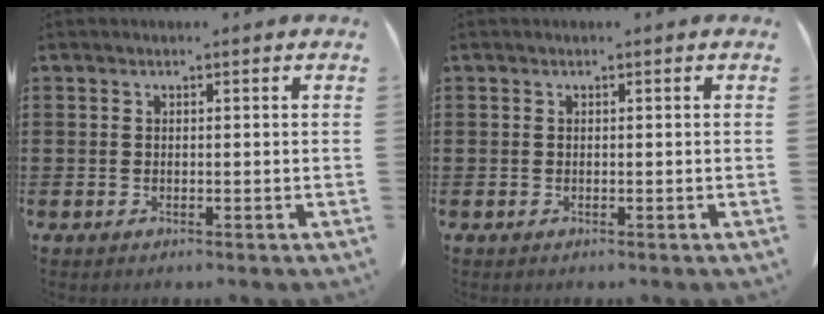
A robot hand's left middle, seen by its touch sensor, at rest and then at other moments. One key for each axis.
{"total": 0.0}